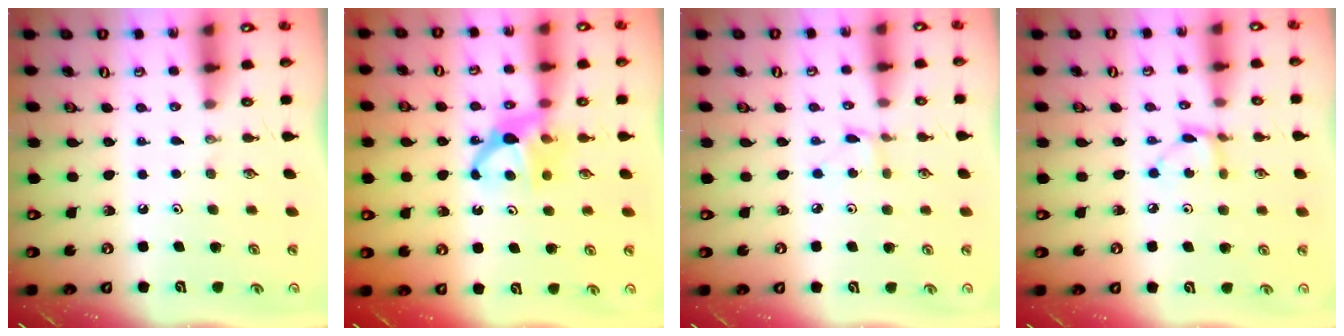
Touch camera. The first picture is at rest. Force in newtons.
{"total": 6.0, "press": 5.9, "slide": 0.9}
{"total": 2.2, "press": 2.2, "slide": 0.3}
{"total": 3.8, "press": 3.8, "slide": 0.1}